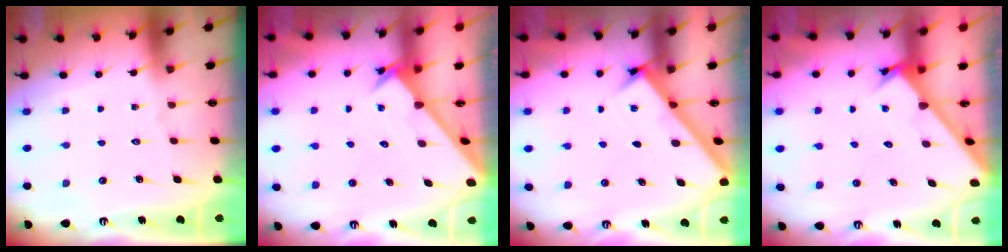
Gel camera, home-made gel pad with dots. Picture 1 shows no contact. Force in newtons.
{"total": 2.6, "press": 2.6, "slide": 0.2}
{"total": 2.5, "press": 2.5, "slide": 0.3}
{"total": 2.8, "press": 2.7, "slide": 0.3}